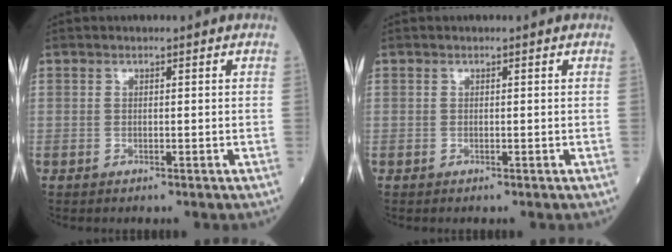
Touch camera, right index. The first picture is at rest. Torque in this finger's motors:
{"motor_torque": [-0.09, -0.05, 0.02, -0.02]}